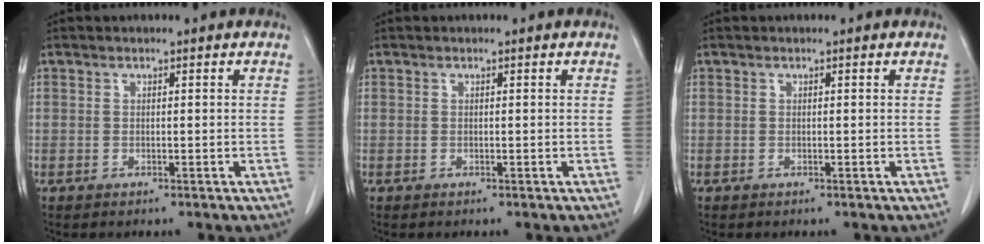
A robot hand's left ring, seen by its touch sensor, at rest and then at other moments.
{"total": 0.0}
{"total": 0.0}